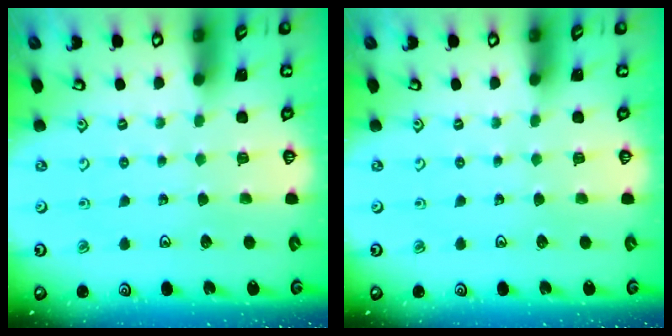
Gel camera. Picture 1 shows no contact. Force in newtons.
{"total": 0.0}